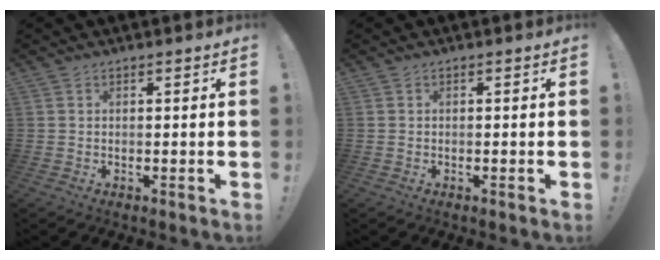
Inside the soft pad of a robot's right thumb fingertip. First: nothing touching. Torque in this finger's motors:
{"motor_torque": [-0.18, -0.07, 0.05, -0.12, -0.04]}